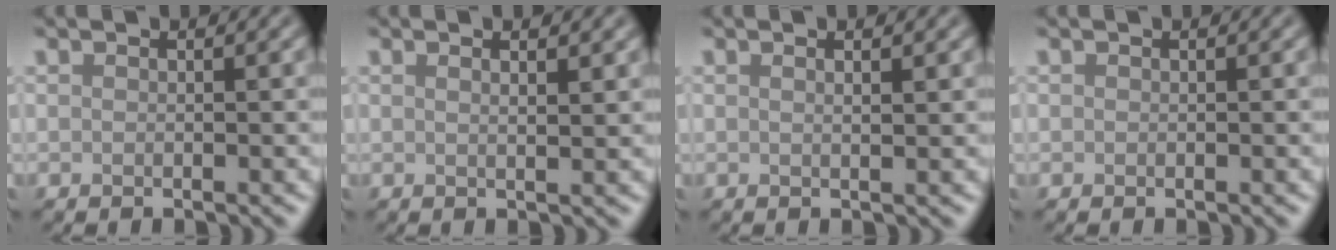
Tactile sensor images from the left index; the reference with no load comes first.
{"total": 2.6, "force": [1.4, 0.9, 2.0], "torque": [-0.010, 0.004, -0.003]}
{"total": 1.9, "force": [1.0, 0.6, 1.5], "torque": [-0.009, 0.001, -0.002]}
{"total": 0.0}